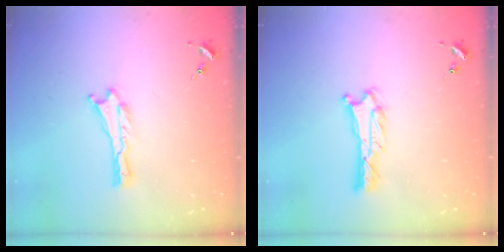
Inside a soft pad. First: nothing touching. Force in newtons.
{"total": 0.7, "press": 0.7, "slide": 0.1}